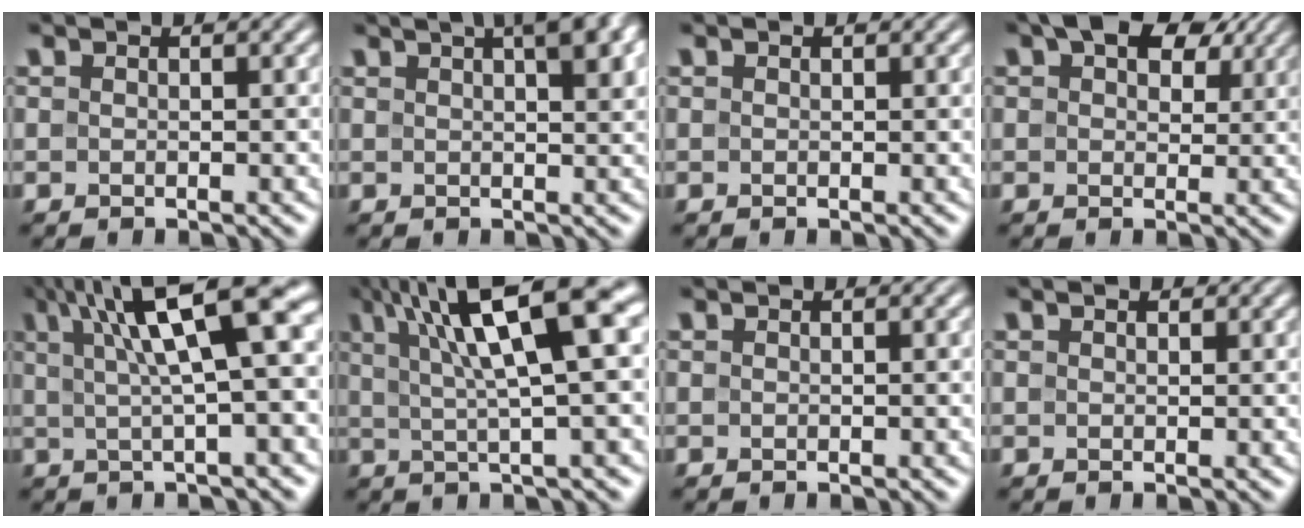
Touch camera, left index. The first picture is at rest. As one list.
[{"total": 6.7, "force": [3.4, 2.4, 5.3], "torque": [-0.044, 0.030, 0.028]}, {"total": 0.0}, {"total": 7.1, "force": [4.1, 3.7, 4.4], "torque": [-0.066, 0.019, 0.055]}, {"total": 10.3, "force": [3.4, 2.6, 9.4], "torque": [-0.139, 0.025, 0.052]}, {"total": 10.8, "force": [4.4, 2.4, 9.5], "torque": [-0.139, 0.023, 0.070]}, {"total": 0.0}, {"total": 0.6, "force": [0.4, 0.3, 0.3], "torque": [-0.005, 0.001, 0.007]}]